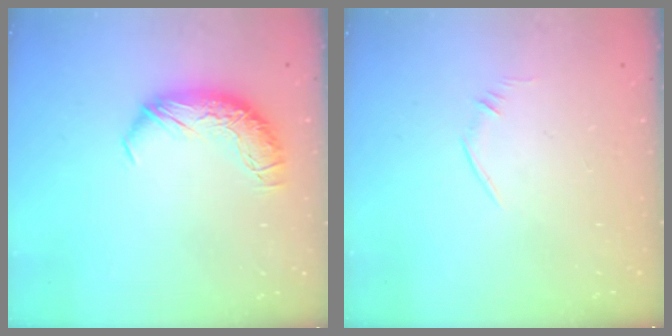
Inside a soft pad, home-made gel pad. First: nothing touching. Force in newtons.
{"total": 6.1, "press": 6.0, "slide": 1.1}